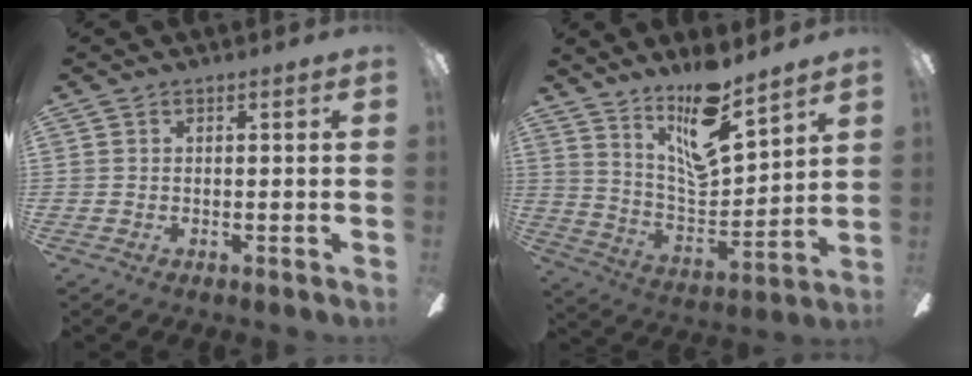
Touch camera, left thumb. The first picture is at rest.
{"total": 16.1, "force": [12.4, 4.5, 9.2], "torque": [-0.164, -0.086, 0.214]}